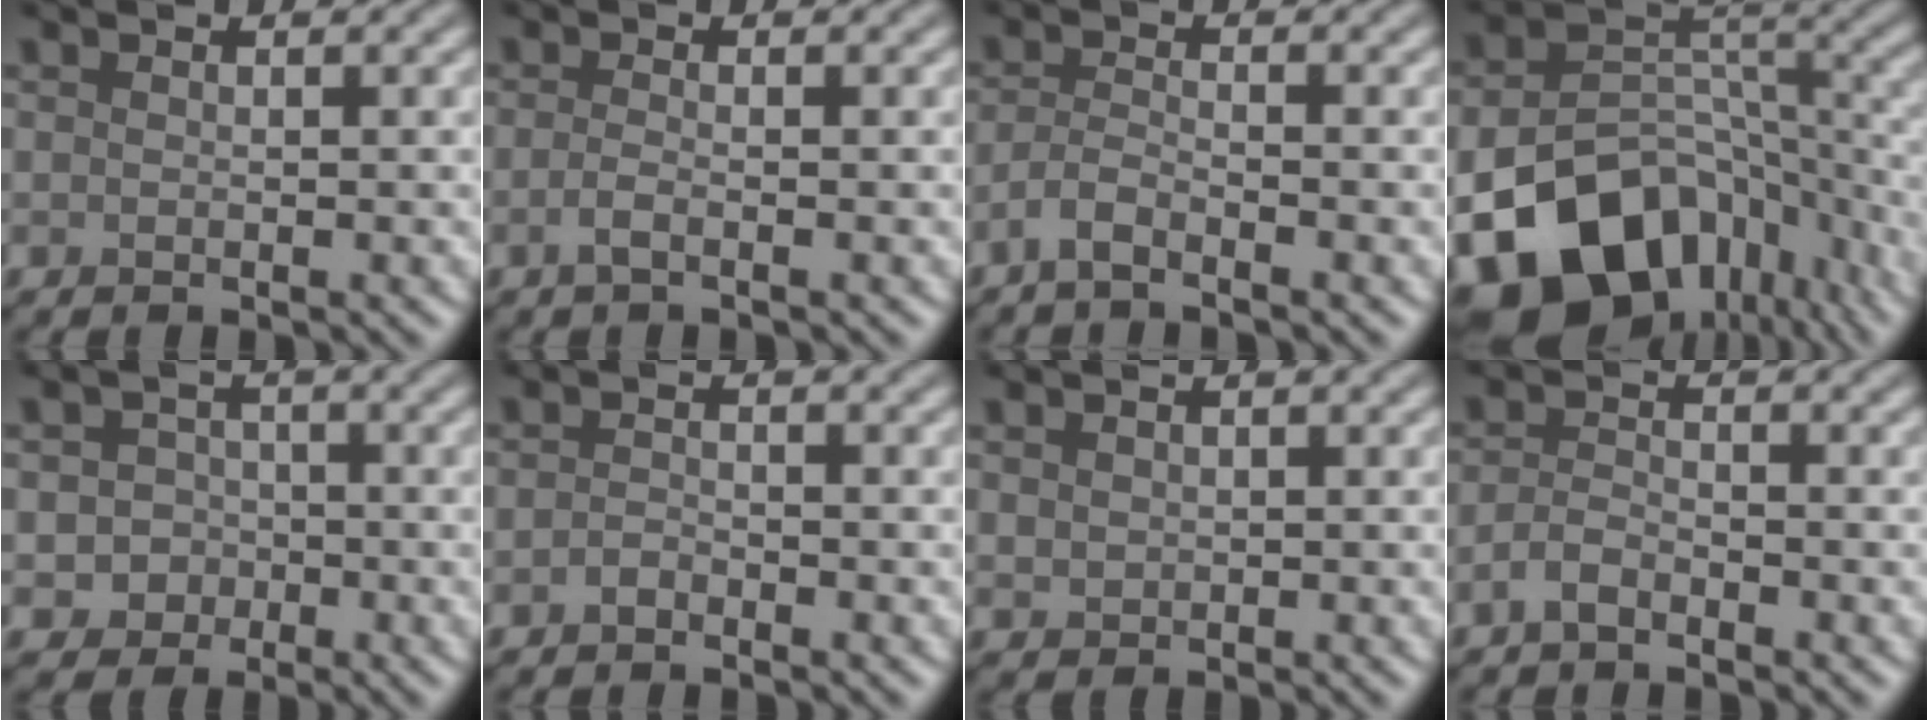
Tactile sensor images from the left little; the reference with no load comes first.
{"total": 1.3, "force": [-0.6, 0.4, 1.1], "torque": [-0.023, 0.001, -0.017]}
{"total": 1.8, "force": [-1.3, 0.3, 1.2], "torque": [-0.028, 0.001, -0.037]}
{"total": 15.2, "force": [-8.1, 10.0, 8.1], "torque": [-0.178, -0.027, -0.116]}
{"total": 3.0, "force": [-0.8, 2.9, 0.6], "torque": [0.017, 0.001, -0.021]}
{"total": 0.8, "force": [-0.6, 0.4, 0.4], "torque": [-0.008, 0.003, -0.015]}
{"total": 0.9, "force": [0.4, 0.8, 0.2], "torque": [-0.003, -0.001, 0.007]}
{"total": 1.6, "force": [-1.2, 0.6, 0.8], "torque": [-0.021, 0.004, -0.029]}